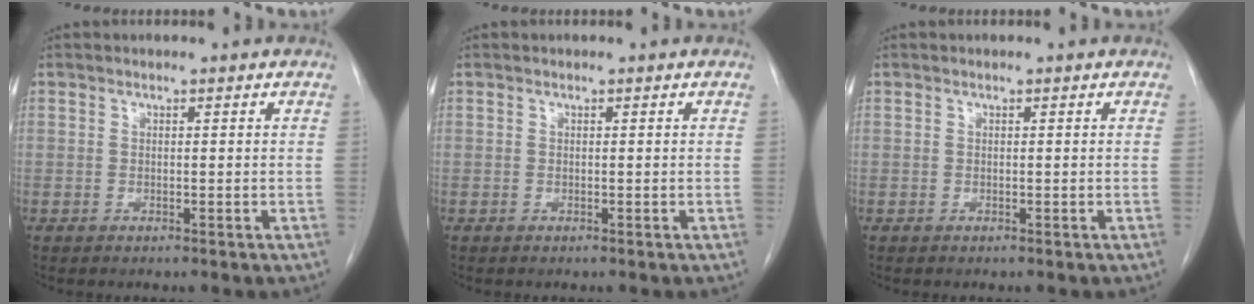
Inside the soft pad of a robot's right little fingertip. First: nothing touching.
{"total": 0.0}
{"total": 0.0}